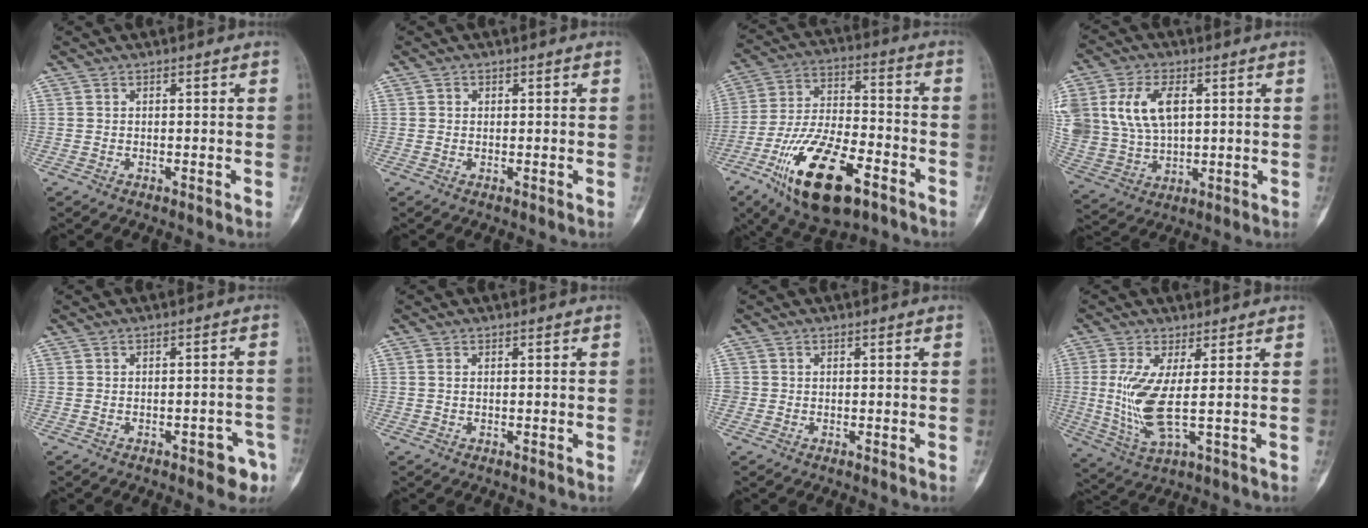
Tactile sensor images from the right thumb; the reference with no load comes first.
{"total": 1.0, "force": [0.3, 0.9, 0.3], "torque": [-0.001, 0.001, 0.003]}
{"total": 20.0, "force": [-10.1, 8.5, 15.0], "torque": [-0.272, 0.050, -0.171]}
{"total": 16.2, "force": [4.3, 10.5, 11.6], "torque": [-0.243, -0.003, 0.093]}
{"total": 4.8, "force": [-2.6, 2.2, 3.4], "torque": [-0.022, 0.020, -0.026]}
{"total": 0.7, "force": [0.2, 0.4, 0.6], "torque": [-0.013, 0.004, 0.005]}
{"total": 0.9, "force": [0.0, 0.9, 0.0], "torque": [0.007, 0.005, -0.001]}
{"total": 9.4, "force": [0.7, 2.2, 9.1], "torque": [-0.217, -0.020, 0.020]}